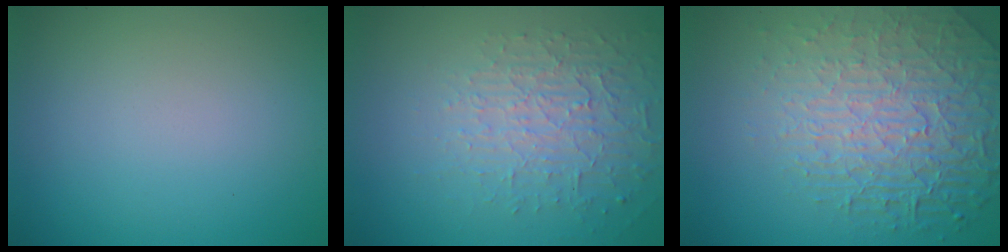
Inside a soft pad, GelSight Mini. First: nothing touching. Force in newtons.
{"total": 3.8, "press": 3.1, "slide": 2.1}
{"total": 8.4, "press": 5.7, "slide": 6.2}